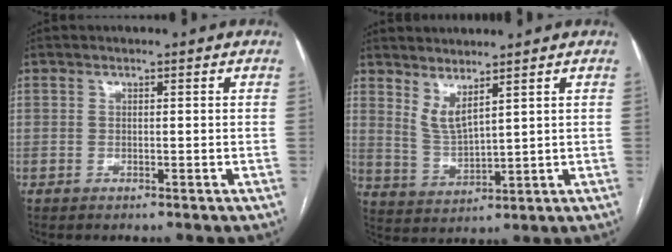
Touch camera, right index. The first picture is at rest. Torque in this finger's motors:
{"motor_torque": [0.21, 0.24, 0.03, 0.02]}